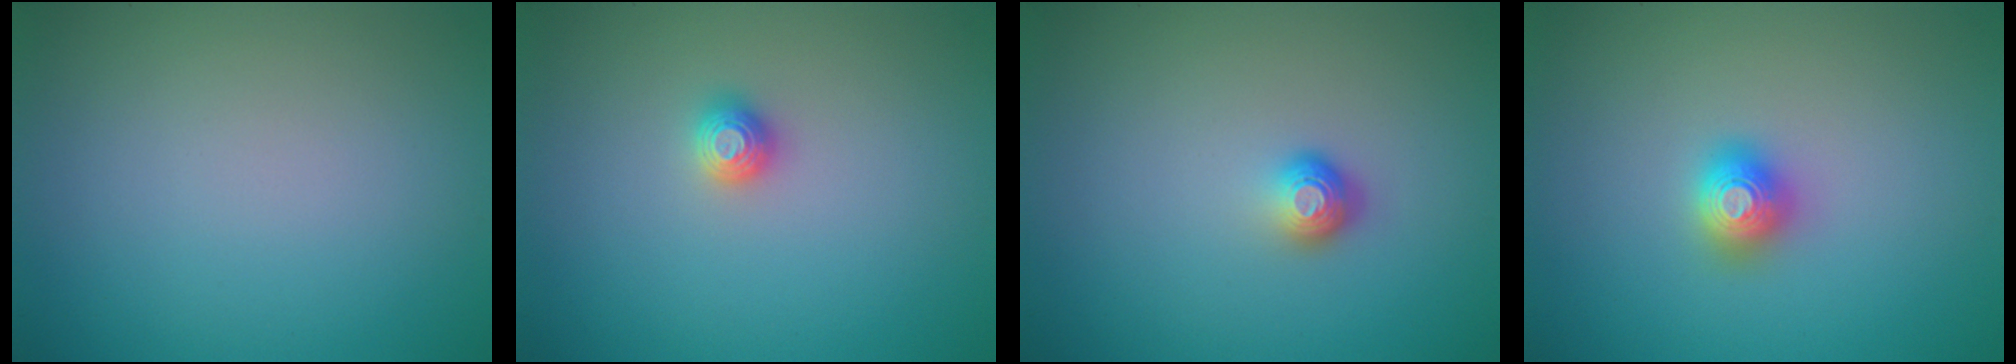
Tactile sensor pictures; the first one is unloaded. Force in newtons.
{"total": 1.1, "press": 1.1, "slide": 0.2}
{"total": 1.7, "press": 1.2, "slide": 1.3}
{"total": 1.6, "press": 1.6, "slide": 0.2}